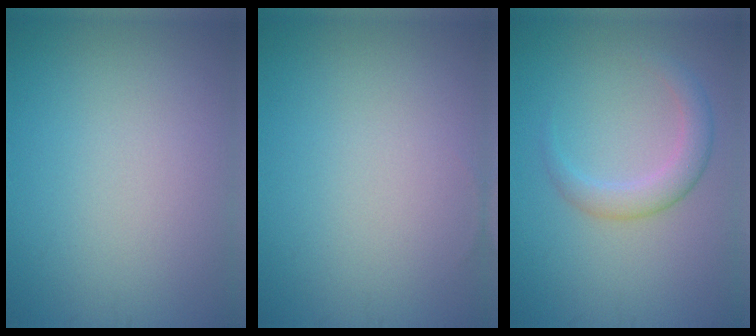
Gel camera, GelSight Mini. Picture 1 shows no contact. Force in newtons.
{"total": 0.0}
{"total": 2.8, "press": 2.8, "slide": 0.1}